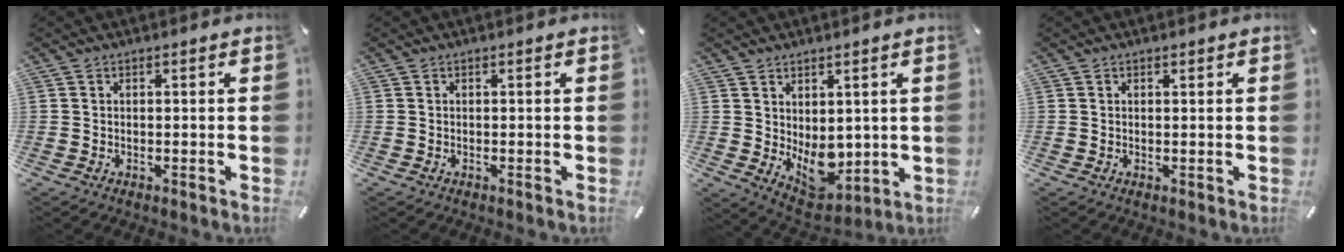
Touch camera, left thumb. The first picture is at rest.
{"total": 0.0}
{"total": 8.2, "force": [0.2, 6.4, 5.0], "torque": [-0.053, -0.013, 0.013]}
{"total": 0.5, "force": [0.4, 0.3, 0.1], "torque": [-0.003, -0.001, 0.008]}